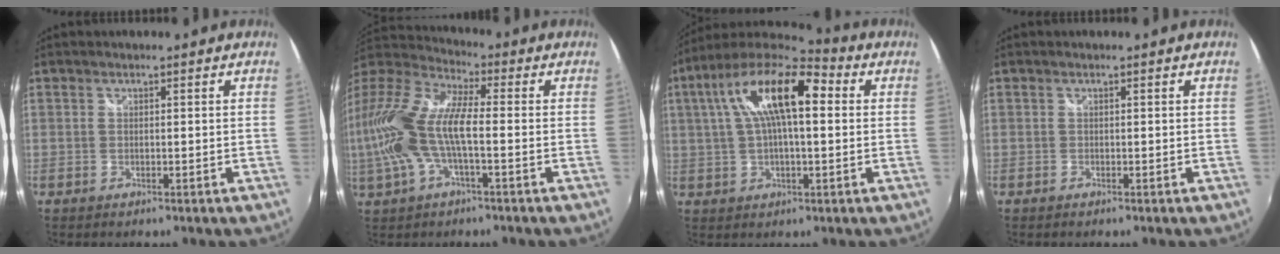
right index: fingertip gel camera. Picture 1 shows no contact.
{"total": 17.1, "force": [-1.3, 6.1, 15.9], "torque": [-0.307, 0.002, -0.031]}
{"total": 17.7, "force": [4.4, 6.5, 15.9], "torque": [-0.284, 0.030, 0.062]}
{"total": 0.0}